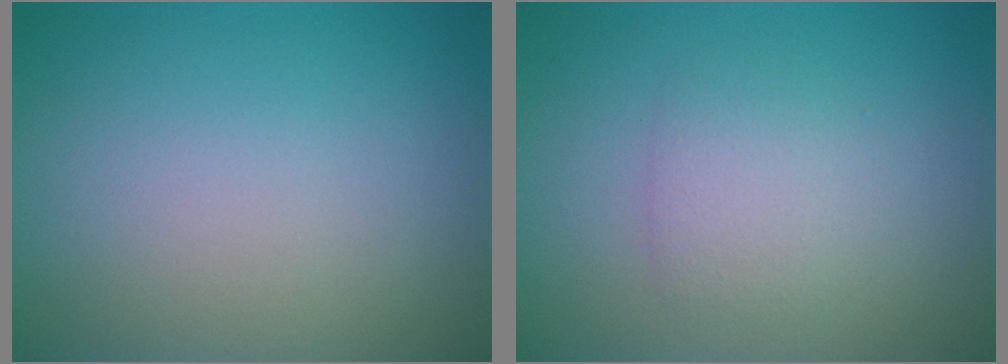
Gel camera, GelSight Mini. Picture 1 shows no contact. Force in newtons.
{"total": 2.3, "press": 2.3, "slide": 0.1}